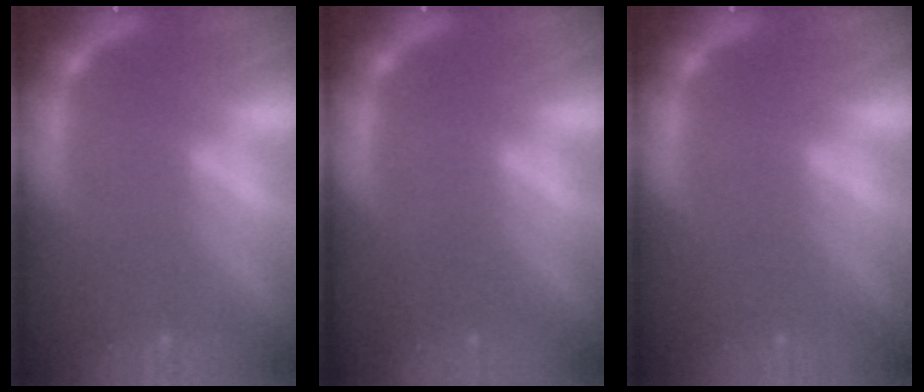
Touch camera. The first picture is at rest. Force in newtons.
{"total": 0.9}
{"total": 0.0}